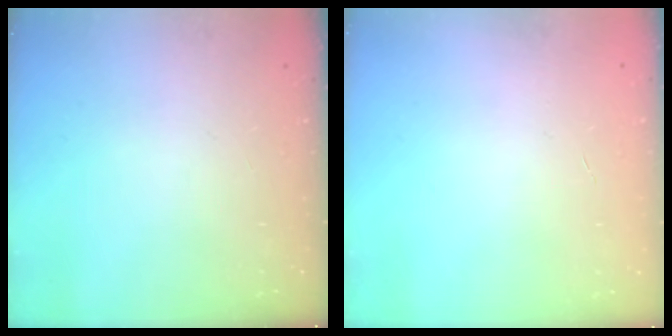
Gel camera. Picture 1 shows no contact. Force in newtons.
{"total": 0.0}